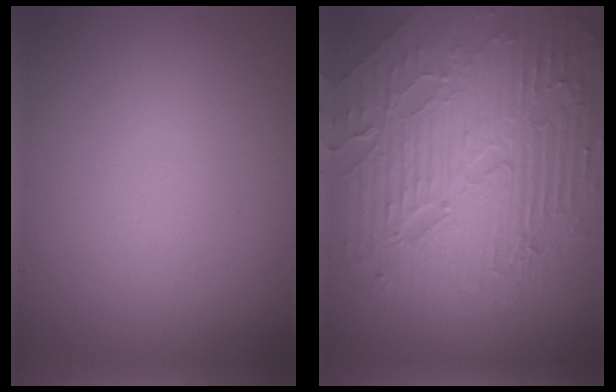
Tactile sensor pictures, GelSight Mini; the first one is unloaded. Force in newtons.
{"total": 9.8, "press": 6.5, "slide": 7.4}